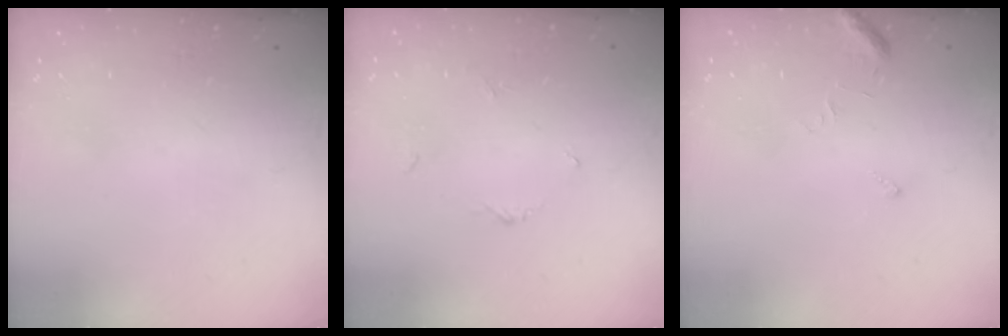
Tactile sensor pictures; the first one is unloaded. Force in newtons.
{"total": 3.0, "press": 2.9, "slide": 0.4}
{"total": 5.1, "press": 5.1, "slide": 0.5}